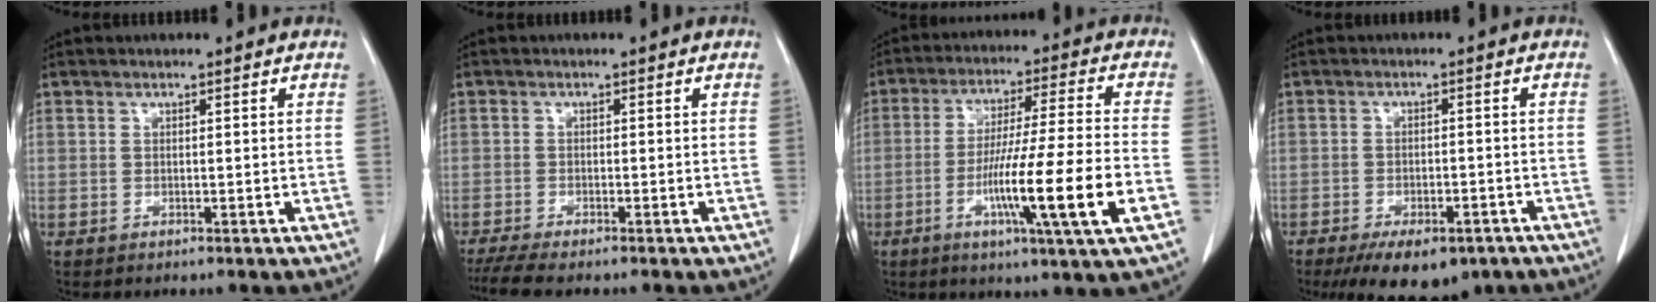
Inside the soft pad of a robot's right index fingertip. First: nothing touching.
{"total": 5.7, "force": [-4.8, 0.5, 3.0], "torque": [-0.045, -0.014, -0.080]}
{"total": 15.6, "force": [-4.9, -0.8, 14.8], "torque": [-0.265, -0.017, -0.086]}
{"total": 11.4, "force": [-8.2, 4.7, 6.5], "torque": [-0.093, -0.007, -0.115]}